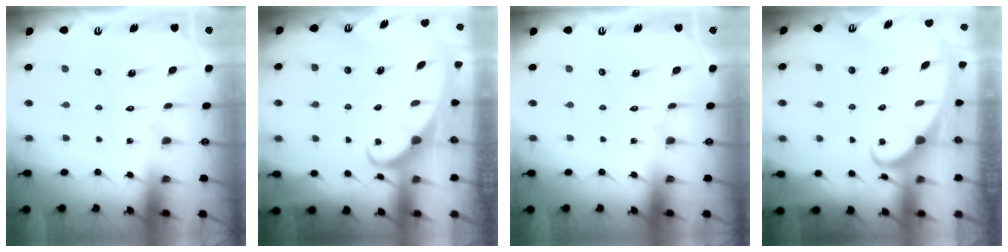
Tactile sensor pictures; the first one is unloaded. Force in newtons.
{"total": 2.4, "press": 2.4, "slide": 0.4}
{"total": 0.0}
{"total": 2.7, "press": 2.7, "slide": 0.3}